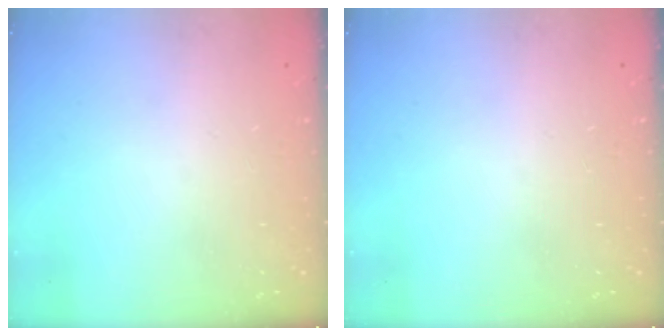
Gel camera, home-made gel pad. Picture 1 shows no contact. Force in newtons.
{"total": 0.0}